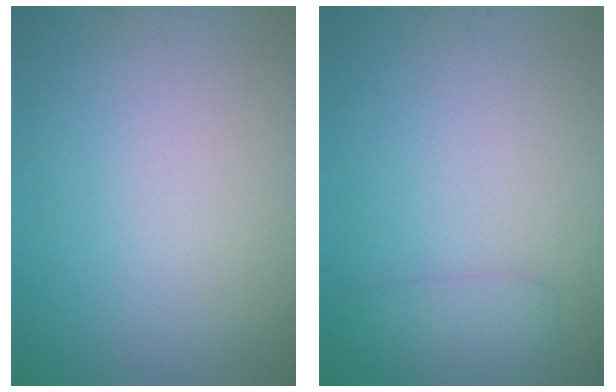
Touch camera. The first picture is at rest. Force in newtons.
{"total": 1.5, "press": 1.5, "slide": 0.2}